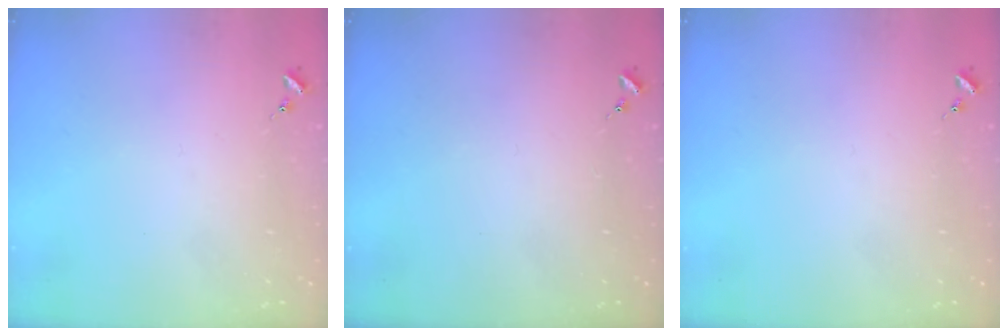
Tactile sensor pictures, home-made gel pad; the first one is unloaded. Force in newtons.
{"total": 0.0}
{"total": 0.0}